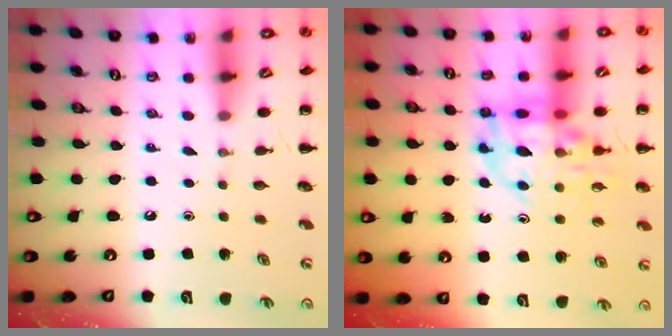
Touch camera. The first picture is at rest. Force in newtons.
{"total": 16.3, "press": 15.8, "slide": 3.8}